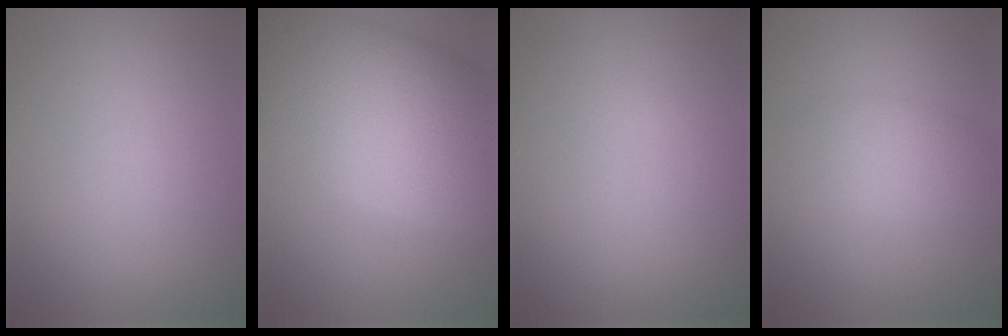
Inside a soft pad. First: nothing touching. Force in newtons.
{"total": 13.4, "press": 13.4, "slide": 0.4}
{"total": 0.0}
{"total": 2.7, "press": 2.7, "slide": 0.1}